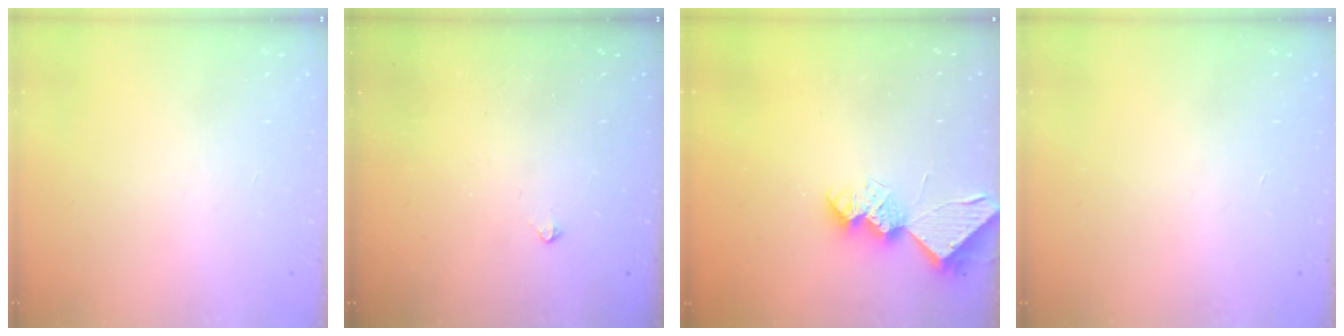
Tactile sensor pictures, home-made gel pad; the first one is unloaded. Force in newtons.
{"total": 2.5, "press": 2.4, "slide": 0.4}
{"total": 9.1, "press": 9.1, "slide": 0.2}
{"total": 0.0}